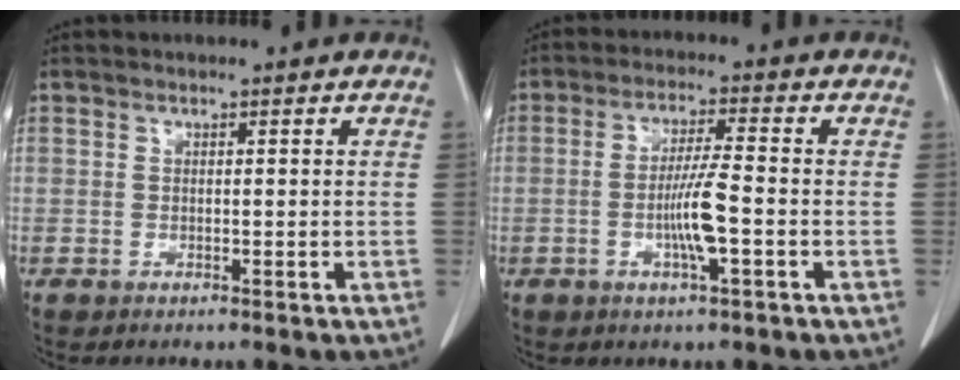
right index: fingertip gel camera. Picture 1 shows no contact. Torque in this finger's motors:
{"motor_torque": [0.04, 0.07, 0.11, 0.06]}